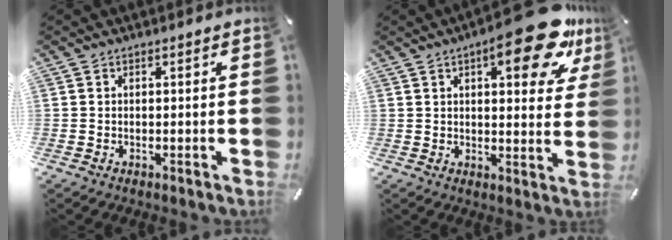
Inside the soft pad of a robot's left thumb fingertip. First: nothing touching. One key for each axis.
{"total": 17.1, "fx": 9.5, "fy": 5.6, "fz": 13.1, "tx": -0.168, "ty": -0.055, "tz": 0.144}